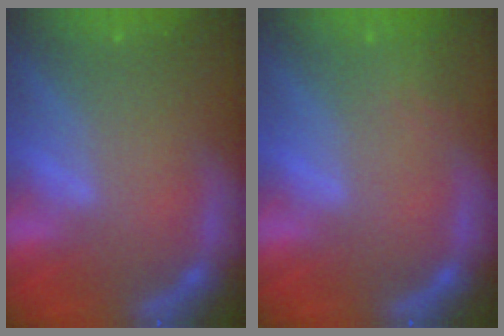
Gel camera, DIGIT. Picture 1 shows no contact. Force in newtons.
{"total": 1.9}